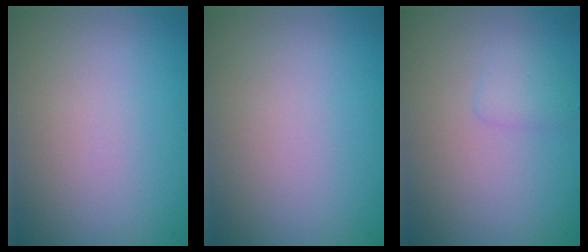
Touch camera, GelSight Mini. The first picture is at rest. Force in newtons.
{"total": 0.0}
{"total": 1.1, "press": 1.1, "slide": 0.1}